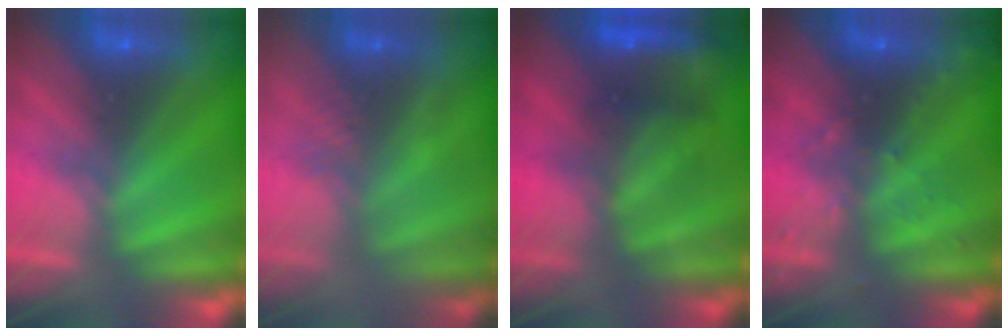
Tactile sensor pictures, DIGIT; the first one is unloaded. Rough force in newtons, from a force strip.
{"total": 2.5}
{"total": 7.5}
{"total": 2.9}